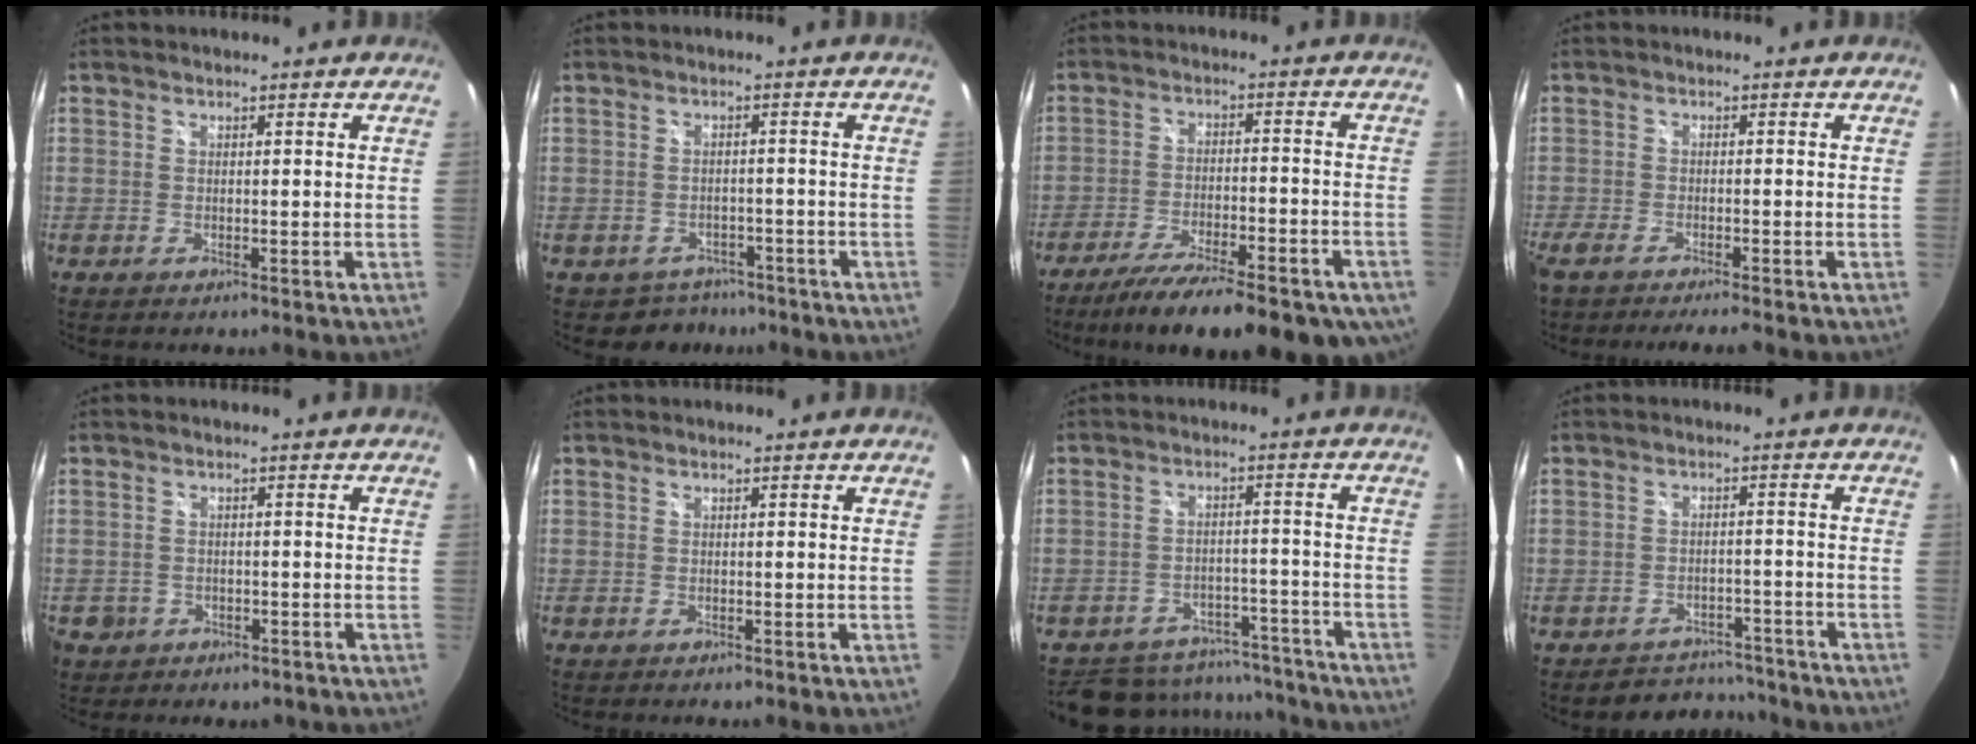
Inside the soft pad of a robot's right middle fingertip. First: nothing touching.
{"total": 5.3, "force": [-3.9, 3.6, 0.3], "torque": [-0.013, 0.013, -0.051]}
{"total": 21.1, "force": [-15.7, 6.4, 12.5], "torque": [-0.210, -0.042, -0.221]}
{"total": 5.4, "force": [-4.6, 0.4, 2.7], "torque": [-0.072, -0.020, -0.083]}
{"total": 6.1, "force": [-2.1, 5.5, 1.7], "torque": [-0.058, 0.005, -0.020]}
{"total": 0.0}
{"total": 15.3, "force": [-13.1, 7.2, 3.4], "torque": [-0.088, 0.032, -0.161]}
{"total": 6.6, "force": [-6.0, 2.7, -0.3], "torque": [-0.002, 0.023, -0.082]}